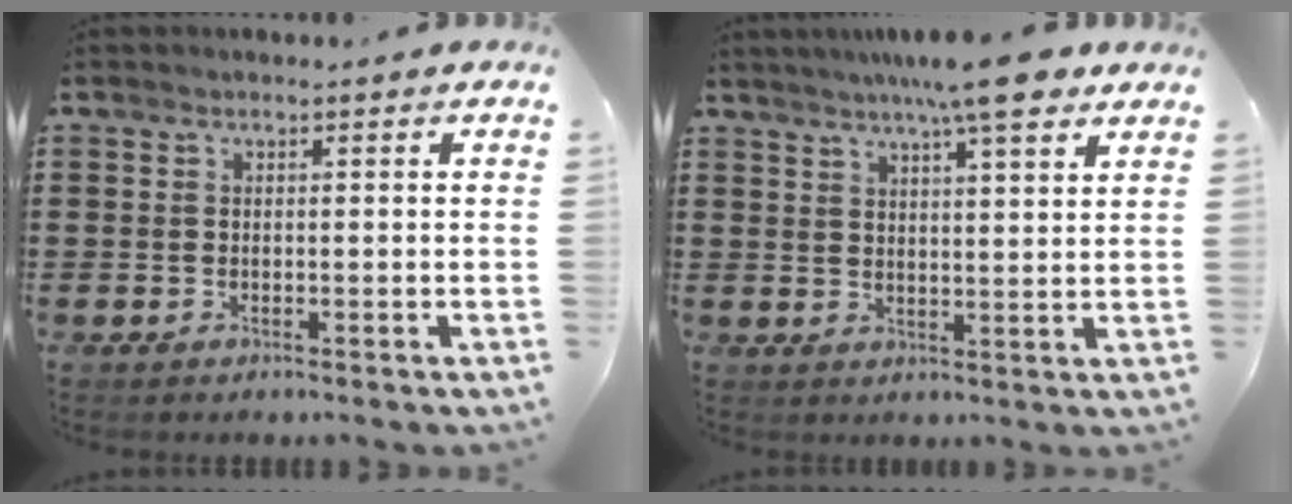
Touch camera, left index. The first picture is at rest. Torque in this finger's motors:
{"motor_torque": [1.21, -0.93, 0.63, 0.21]}